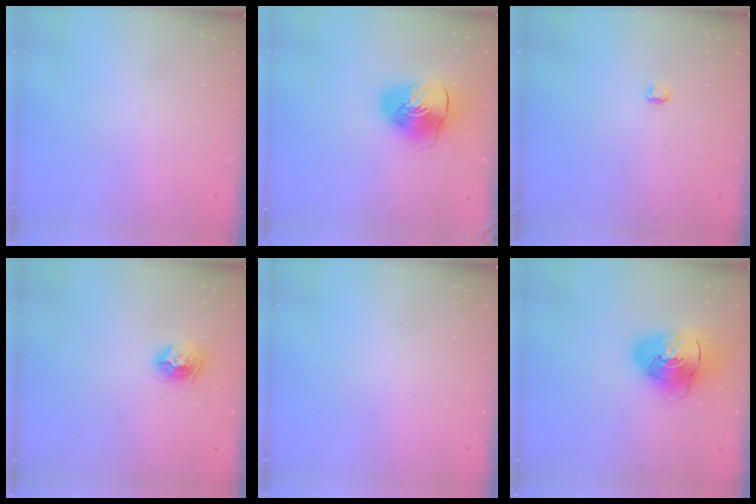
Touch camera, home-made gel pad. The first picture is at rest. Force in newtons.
{"total": 10.8, "press": 10.7, "slide": 1.5}
{"total": 2.8, "press": 2.8, "slide": 0.3}
{"total": 10.0, "press": 10.0, "slide": 0.6}
{"total": 0.0}
{"total": 14.3, "press": 14.1, "slide": 2.3}